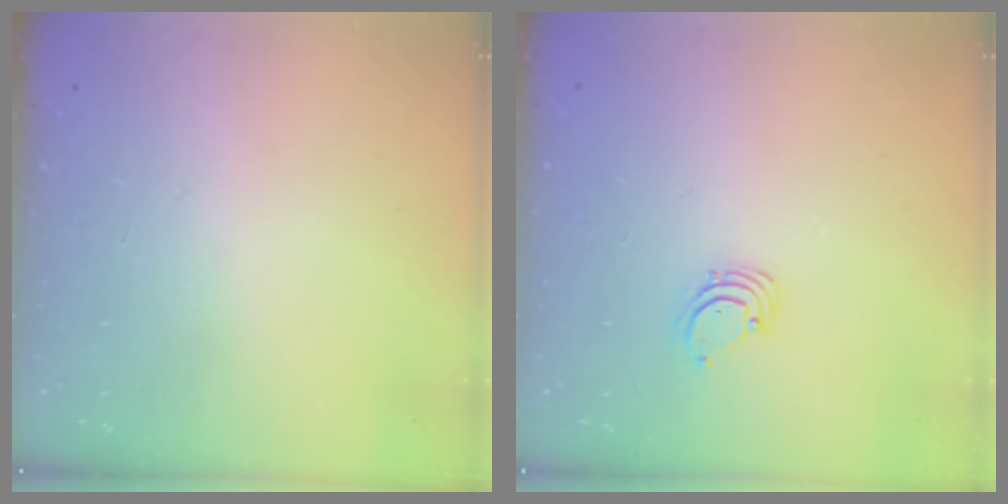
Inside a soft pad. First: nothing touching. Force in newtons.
{"total": 1.6, "press": 1.6, "slide": 0.1}